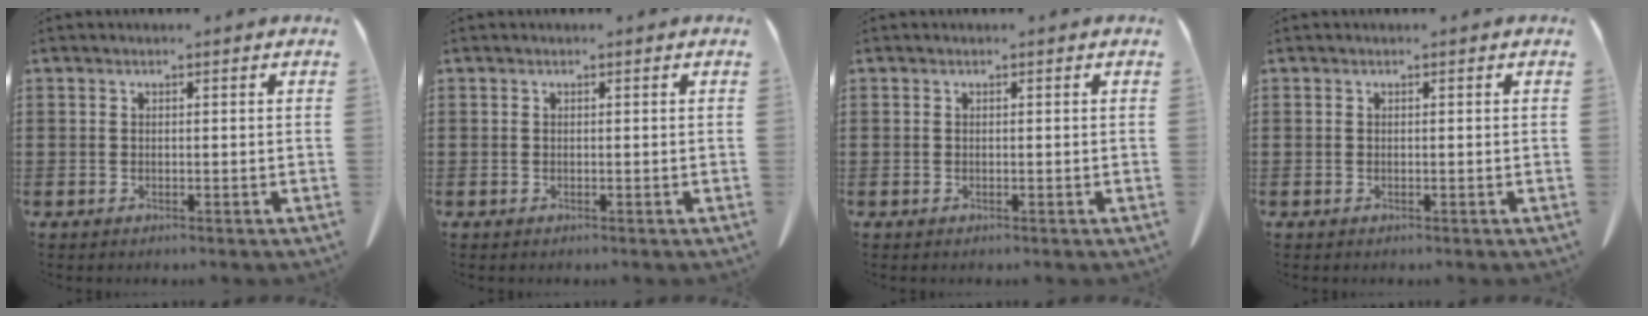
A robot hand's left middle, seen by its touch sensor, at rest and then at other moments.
{"total": 0.0}
{"total": 0.0}
{"total": 0.0}